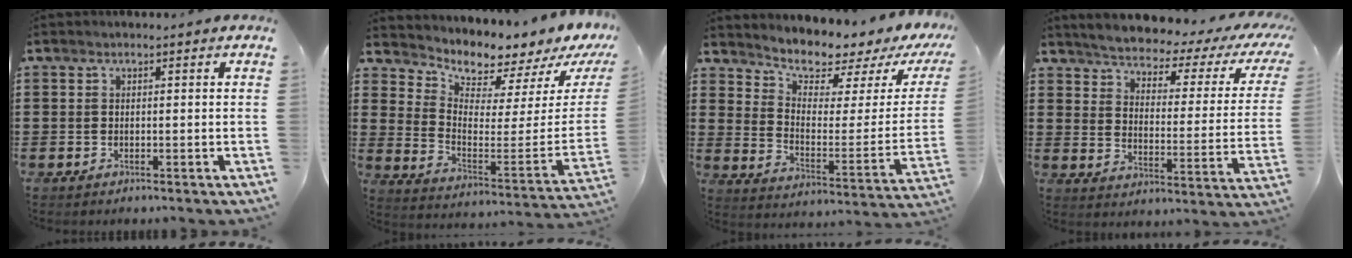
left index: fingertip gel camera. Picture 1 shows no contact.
{"total": 4.3, "force": [4.2, 0.1, -0.4], "torque": [-0.011, -0.069, 0.064]}
{"total": 5.0, "force": [4.8, 1.1, 0.8], "torque": [-0.040, -0.047, 0.077]}
{"total": 3.2, "force": [2.8, 0.2, 1.5], "torque": [-0.048, -0.028, 0.038]}